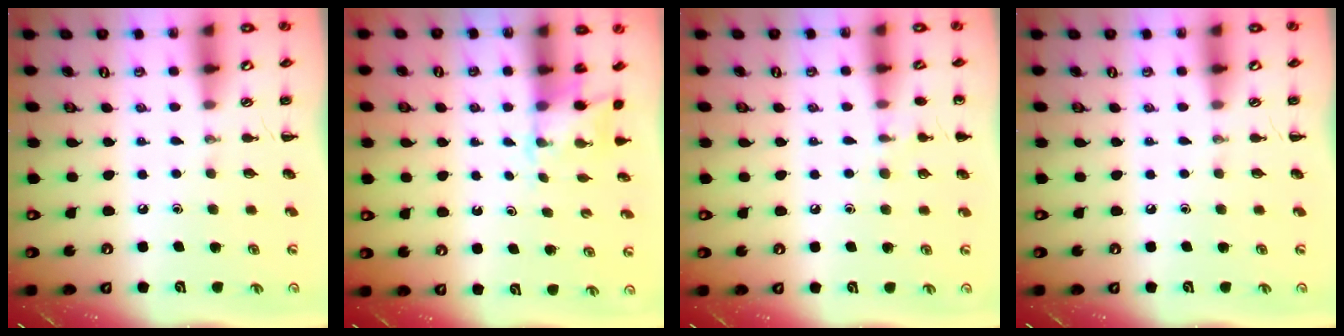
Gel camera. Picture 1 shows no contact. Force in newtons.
{"total": 2.6, "press": 2.5, "slide": 0.6}
{"total": 7.1, "press": 6.8, "slide": 2.1}
{"total": 0.0}